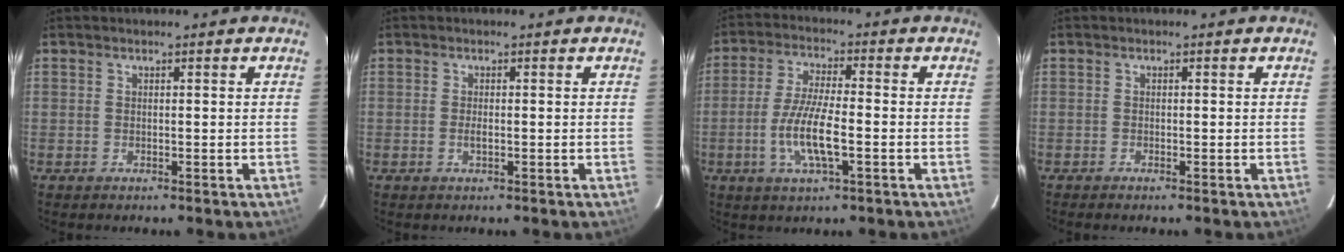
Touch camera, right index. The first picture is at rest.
{"total": 1.2, "force": [-0.3, 0.4, 1.1], "torque": [-0.022, -0.001, -0.006]}
{"total": 9.4, "force": [-2.7, 2.1, 8.8], "torque": [-0.177, -0.005, -0.053]}
{"total": 0.6, "force": [-0.5, 0.0, 0.2], "torque": [-0.005, -0.001, -0.011]}